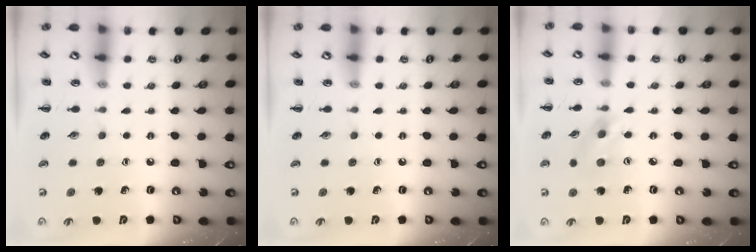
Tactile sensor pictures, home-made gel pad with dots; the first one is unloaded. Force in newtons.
{"total": 0.0}
{"total": 2.7, "press": 2.6, "slide": 0.6}